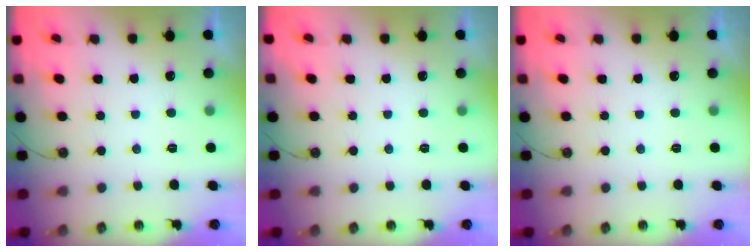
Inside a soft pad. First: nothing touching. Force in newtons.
{"total": 0.0}
{"total": 0.0}